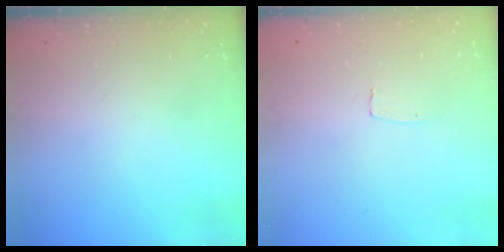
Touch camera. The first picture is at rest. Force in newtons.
{"total": 3.0, "press": 3.0, "slide": 0.2}